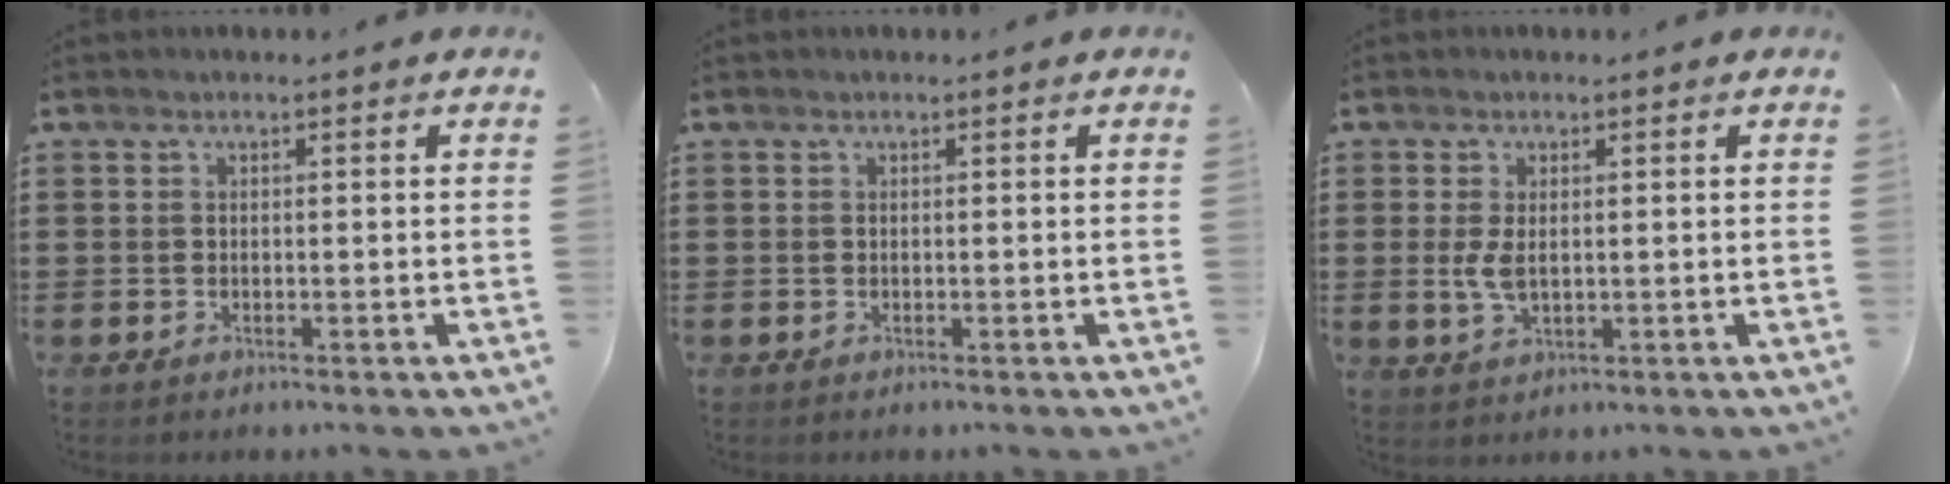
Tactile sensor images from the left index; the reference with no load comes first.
{"total": 0.0}
{"total": 3.6, "force": [0.3, 1.7, 3.1], "torque": [-0.077, -0.001, 0.001]}